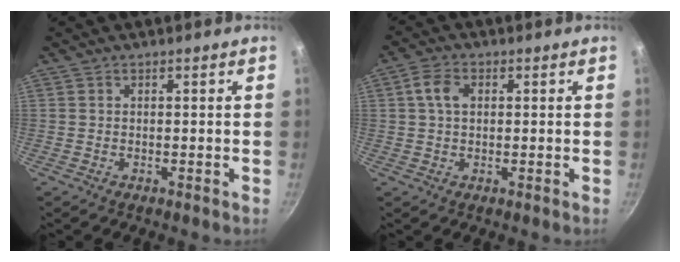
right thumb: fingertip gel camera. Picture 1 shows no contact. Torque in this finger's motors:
{"motor_torque": [-0.64, 0.71, 0.52, -0.34, 0.02]}